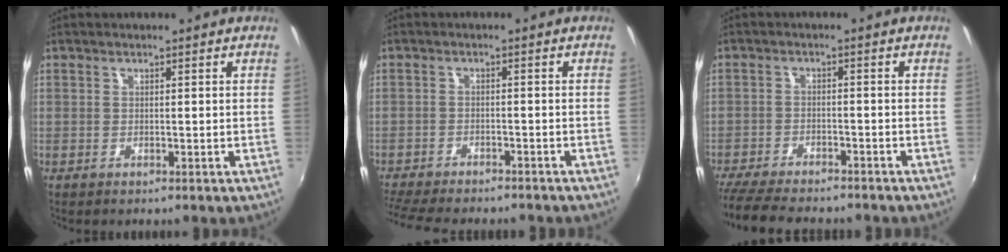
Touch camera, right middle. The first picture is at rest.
{"total": 11.8, "force": [-10.4, 2.5, 4.8], "torque": [-0.118, -0.024, -0.164]}
{"total": 13.2, "force": [-11.5, 2.9, 5.7], "torque": [-0.136, -0.029, -0.188]}